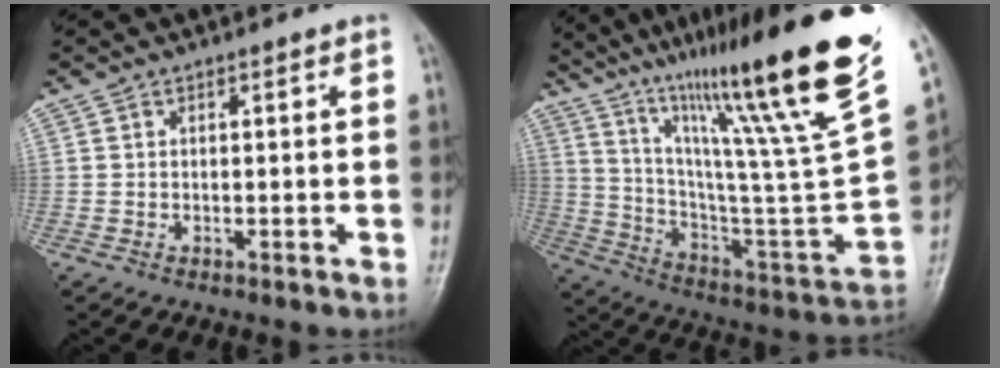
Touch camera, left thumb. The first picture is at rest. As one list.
[{"total": 35.4, "force": [22.8, 4.2, 26.8], "torque": [-0.361, -0.098, 0.365]}]